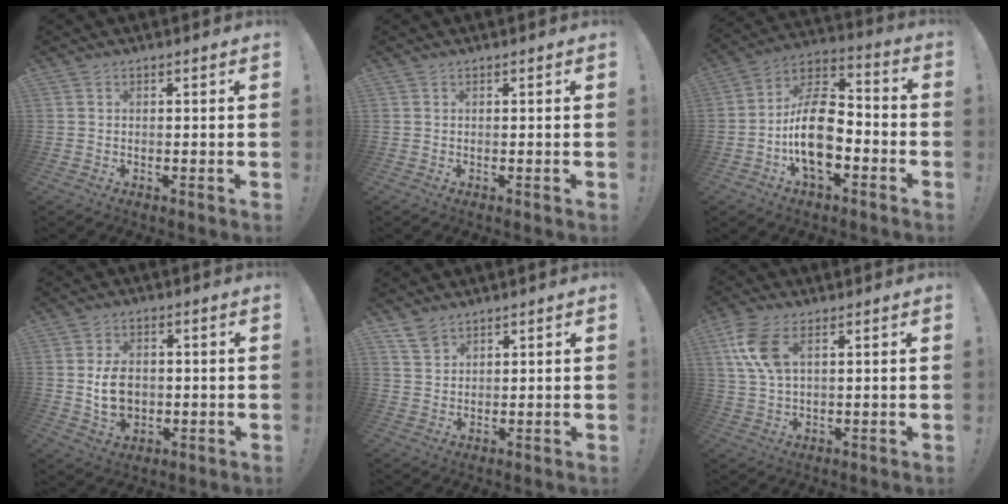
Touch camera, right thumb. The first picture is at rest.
{"total": 0.0}
{"total": 17.3, "force": [-4.8, 10.0, 13.3], "torque": [-0.246, 0.031, -0.076]}
{"total": 9.3, "force": [-0.3, 7.0, 6.2], "torque": [-0.094, 0.004, -0.003]}
{"total": 4.6, "force": [3.6, 2.6, 1.4], "torque": [-0.019, -0.022, 0.068]}
{"total": 10.3, "force": [3.8, 5.4, 7.9], "torque": [-0.166, -0.003, 0.072]}